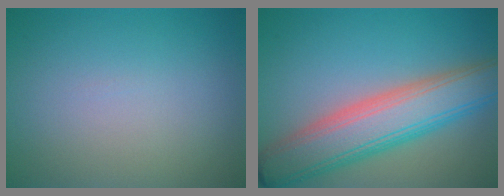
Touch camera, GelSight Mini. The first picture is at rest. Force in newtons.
{"total": 8.5, "press": 8.5, "slide": 0.4}